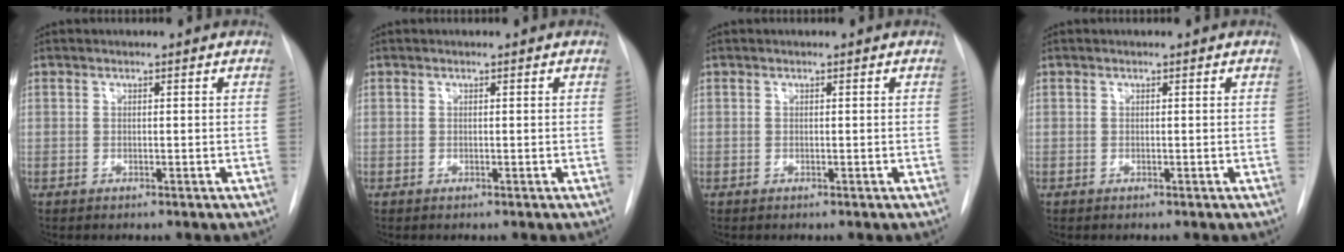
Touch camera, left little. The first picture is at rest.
{"total": 0.0}
{"total": 0.0}
{"total": 0.0}